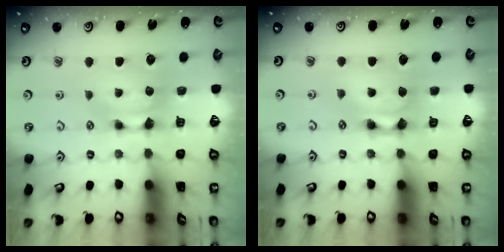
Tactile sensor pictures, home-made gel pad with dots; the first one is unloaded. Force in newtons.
{"total": 2.6, "press": 2.6, "slide": 0.2}